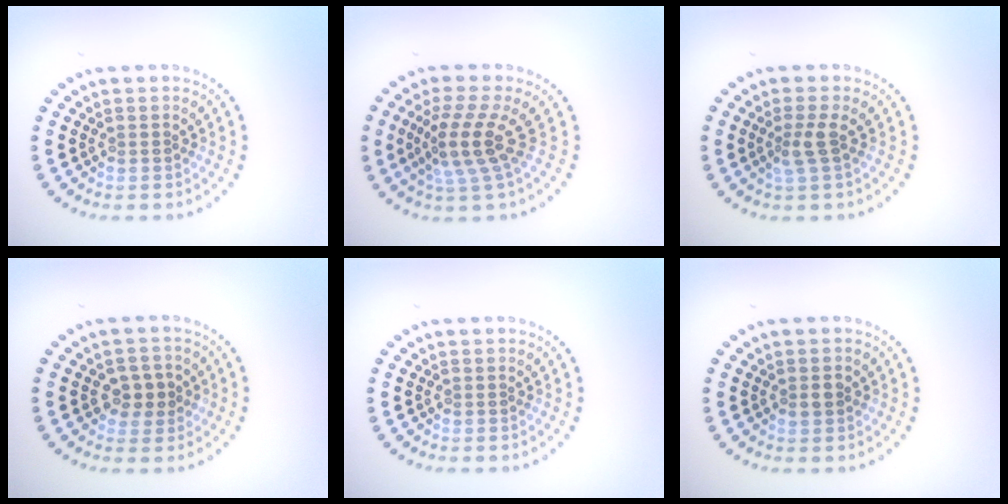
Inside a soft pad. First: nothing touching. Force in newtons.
{"total": 3.9, "press": 2.7, "slide": 2.7}
{"total": 1.8, "press": 1.4, "slide": 1.2}
{"total": 2.6, "press": 2.5, "slide": 0.5}
{"total": 0.0}
{"total": 1.5, "press": 1.5, "slide": 0.1}